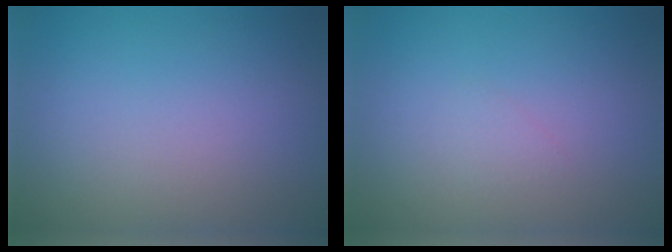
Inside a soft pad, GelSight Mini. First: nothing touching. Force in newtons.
{"total": 0.6, "press": 0.6, "slide": 0.1}